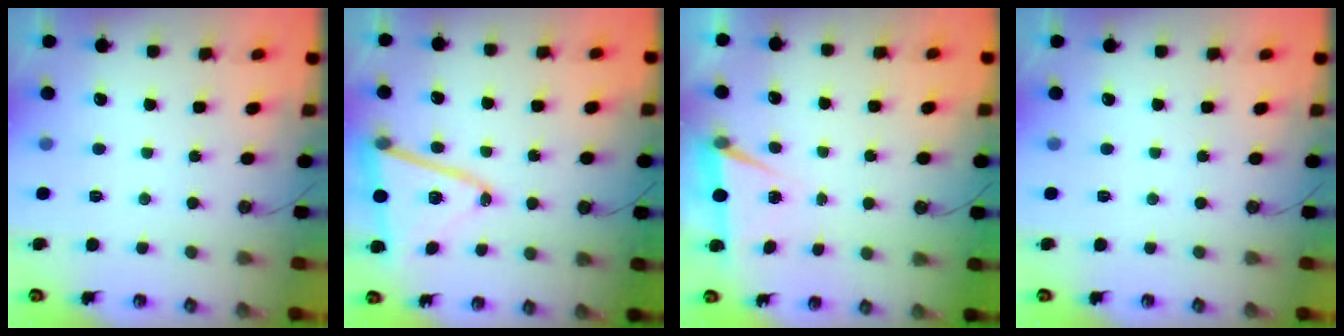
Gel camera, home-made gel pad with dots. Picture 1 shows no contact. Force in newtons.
{"total": 13.8, "press": 13.6, "slide": 2.4}
{"total": 4.9, "press": 2.0, "slide": 4.5}
{"total": 0.0}